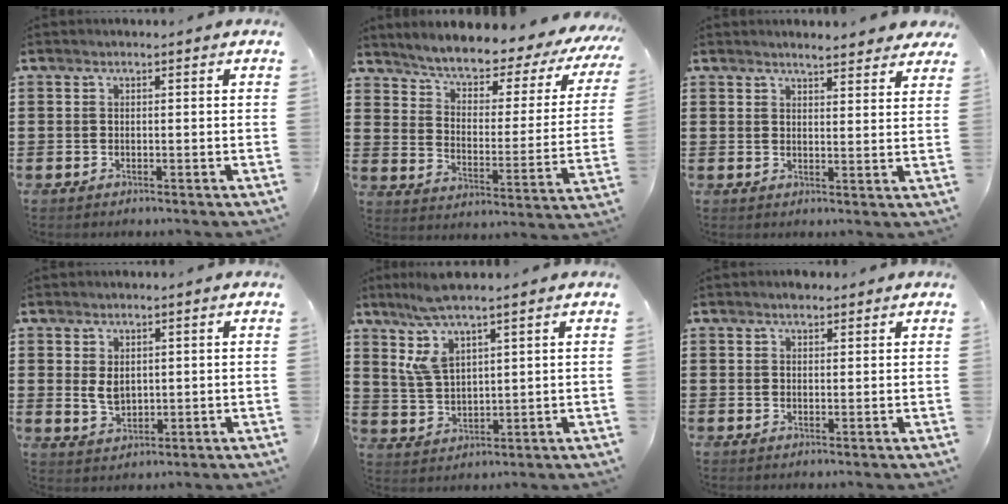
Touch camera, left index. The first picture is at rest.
{"total": 4.2, "force": [3.7, 0.8, 1.8], "torque": [-0.059, -0.038, 0.052]}
{"total": 3.4, "force": [3.3, -0.1, 0.7], "torque": [-0.016, -0.011, 0.059]}
{"total": 3.3, "force": [0.9, 2.2, 2.3], "torque": [-0.042, 0.003, 0.014]}
{"total": 7.1, "force": [4.5, 1.7, 5.2], "torque": [-0.119, -0.007, 0.078]}
{"total": 1.5, "force": [1.3, 0.5, 0.5], "torque": [-0.011, 0.002, 0.024]}